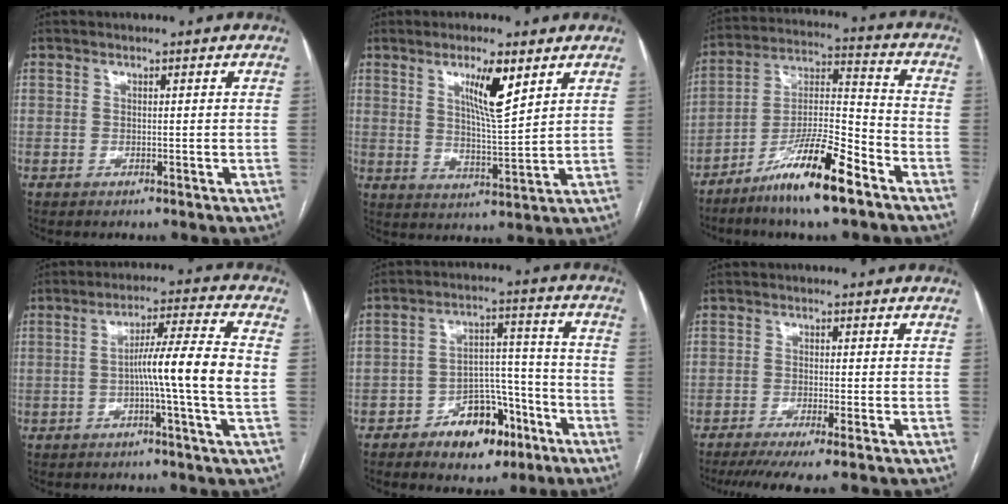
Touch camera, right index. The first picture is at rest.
{"total": 7.7, "force": [4.0, 0.8, 6.6], "torque": [-0.117, -0.009, 0.070]}
{"total": 14.3, "force": [-9.2, 1.5, 10.9], "torque": [-0.205, -0.012, -0.166]}
{"total": 9.9, "force": [-0.8, -1.3, 9.8], "torque": [-0.158, 0.010, -0.017]}
{"total": 10.2, "force": [-6.0, 5.6, 6.1], "torque": [-0.084, 0.028, -0.089]}
{"total": 7.3, "force": [-5.7, -0.4, 4.6], "torque": [-0.061, -0.014, -0.089]}